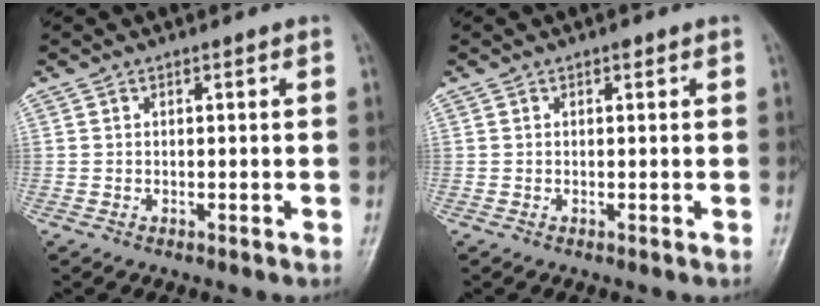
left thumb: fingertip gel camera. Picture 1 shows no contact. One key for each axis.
{"total": 0.7, "fx": 0.4, "fy": 0.3, "fz": 0.5, "tx": -0.007, "ty": -0.001, "tz": 0.004}